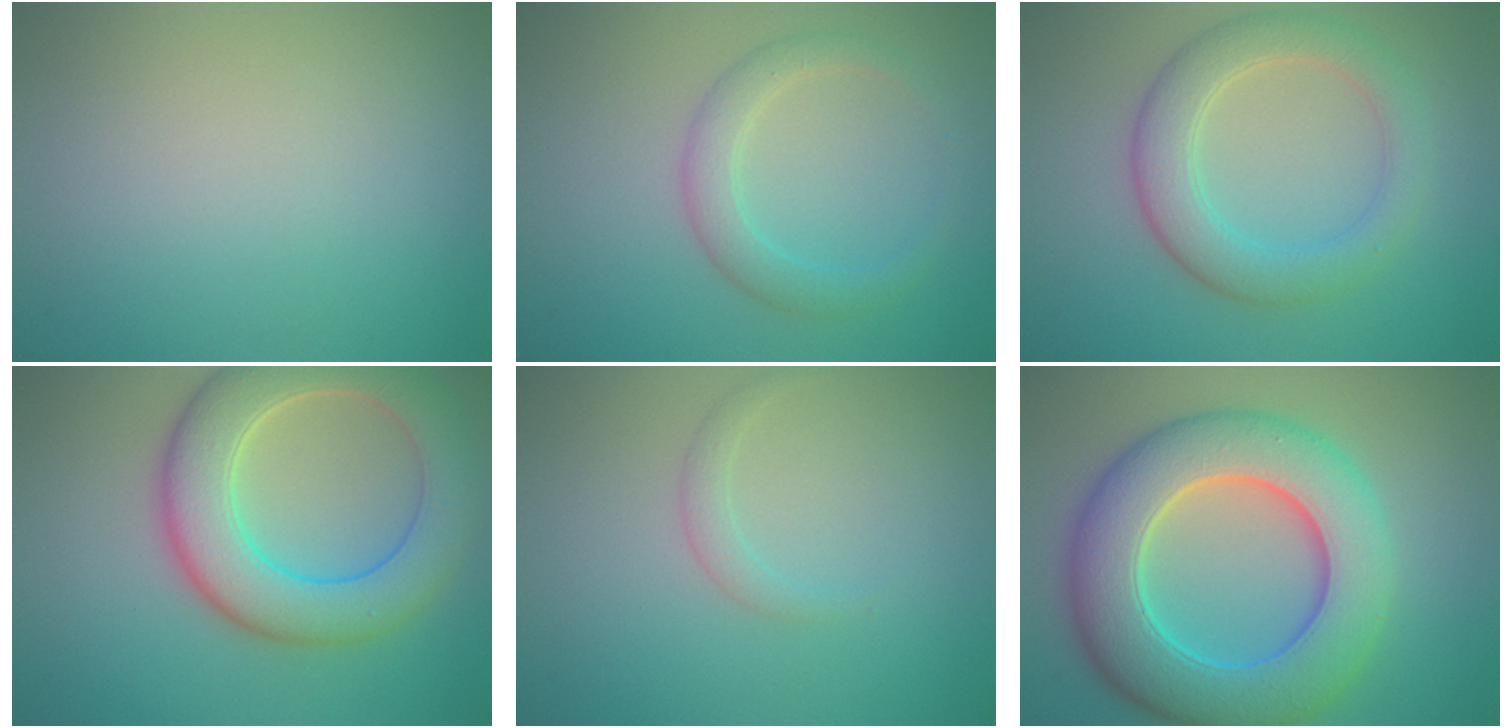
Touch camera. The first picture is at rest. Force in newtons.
{"total": 2.6, "press": 2.6, "slide": 0.1}
{"total": 4.6, "press": 4.6, "slide": 0.3}
{"total": 8.4, "press": 8.3, "slide": 0.5}
{"total": 1.1, "press": 1.1, "slide": 0.1}
{"total": 10.8, "press": 10.7, "slide": 0.7}